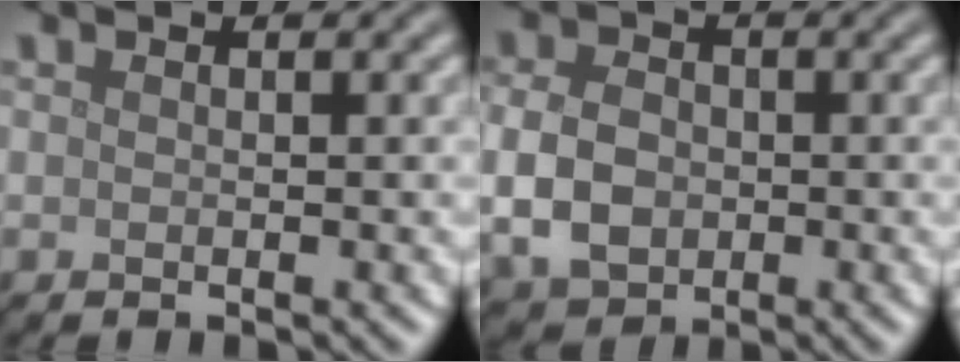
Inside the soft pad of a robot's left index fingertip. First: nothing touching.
{"total": 5.1, "force": [-0.9, 3.9, 3.1], "torque": [-0.074, -0.004, -0.023]}